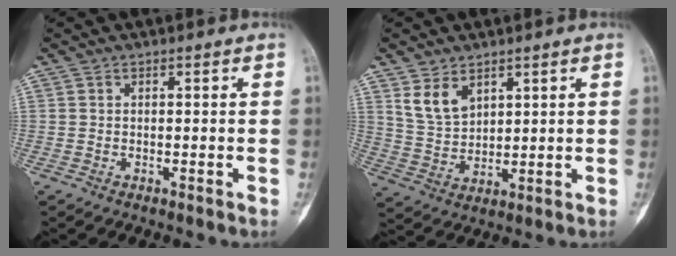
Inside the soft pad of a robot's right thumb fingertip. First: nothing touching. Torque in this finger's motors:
{"motor_torque": [-0.15, 0.15, 0.04, 0.02, 0.02]}